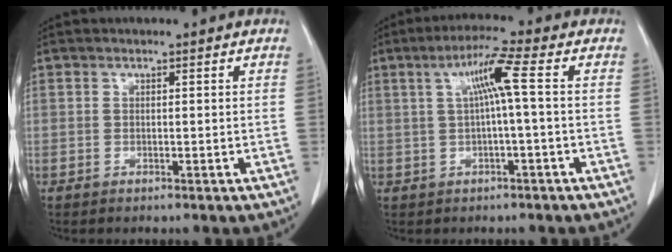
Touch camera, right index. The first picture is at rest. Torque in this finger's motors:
{"motor_torque": [0.66, 0.00, 0.20, 0.10]}